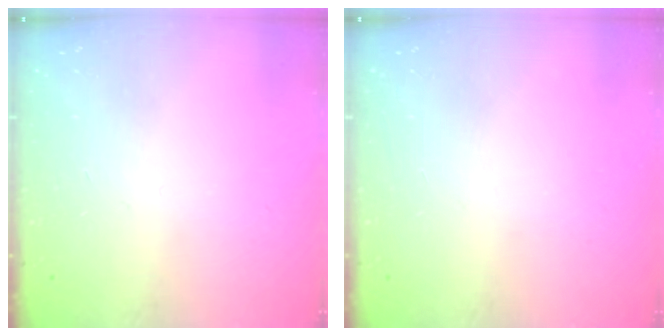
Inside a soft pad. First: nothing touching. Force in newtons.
{"total": 0.0}